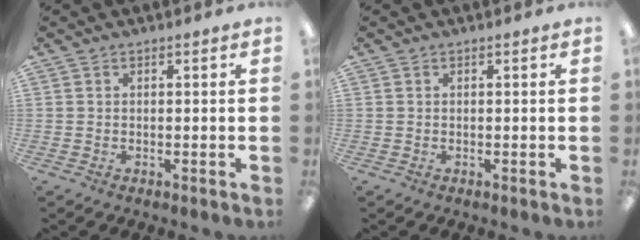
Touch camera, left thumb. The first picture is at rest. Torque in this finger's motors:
{"motor_torque": [0.00, 0.00, 0.09, -0.10, 0.00]}